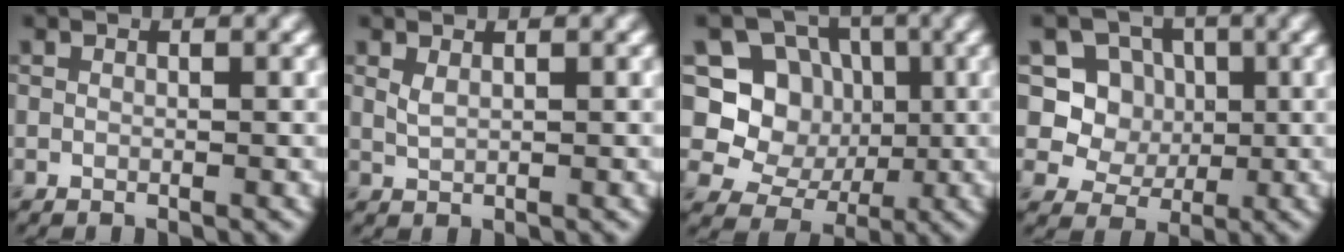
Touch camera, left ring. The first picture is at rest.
{"total": 0.9, "force": [0.6, 0.3, 0.6], "torque": [-0.017, 0.000, 0.015]}
{"total": 7.0, "force": [0.6, 6.4, 2.8], "torque": [-0.037, -0.004, -0.012]}
{"total": 5.7, "force": [1.2, 5.2, 2.0], "torque": [-0.028, 0.002, 0.024]}